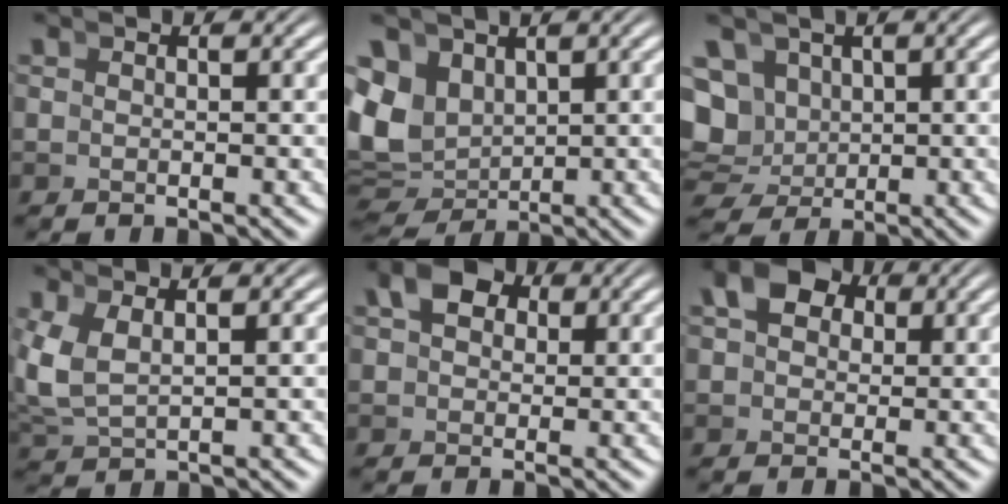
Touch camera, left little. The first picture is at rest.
{"total": 7.5, "force": [-0.3, 6.7, 3.4], "torque": [-0.101, -0.040, 0.014]}
{"total": 8.6, "force": [-0.2, 7.9, 3.5], "torque": [-0.104, -0.041, 0.008]}
{"total": 4.3, "force": [0.7, 3.2, 2.7], "torque": [-0.083, -0.009, 0.023]}
{"total": 5.3, "force": [2.1, 4.0, 2.8], "torque": [-0.047, 0.012, 0.026]}
{"total": 7.5, "force": [2.8, 5.8, 3.8], "torque": [-0.060, 0.017, 0.032]}